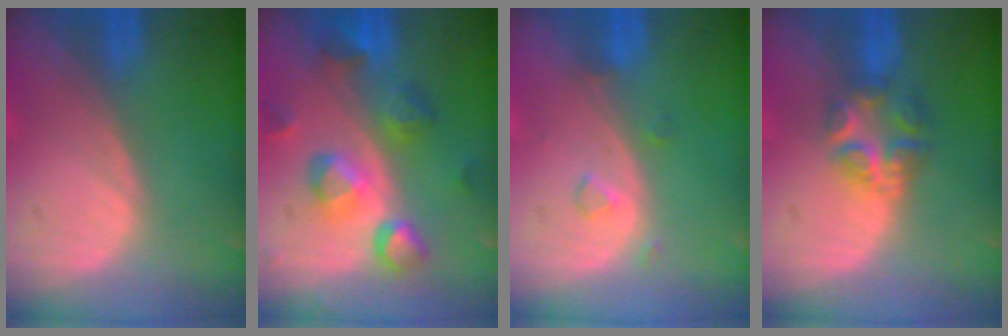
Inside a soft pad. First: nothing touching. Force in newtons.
{"total": 9.4, "press": 8.3, "slide": 4.4}
{"total": 1.8, "press": 1.8, "slide": 0.1}
{"total": 6.1, "press": 5.4, "slide": 2.8}